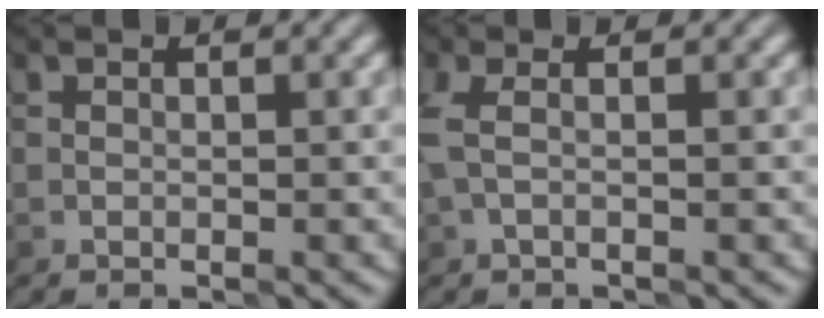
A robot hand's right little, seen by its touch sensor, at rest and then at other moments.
{"total": 1.9, "force": [0.0, 1.0, 1.7], "torque": [-0.061, 0.006, -0.001]}